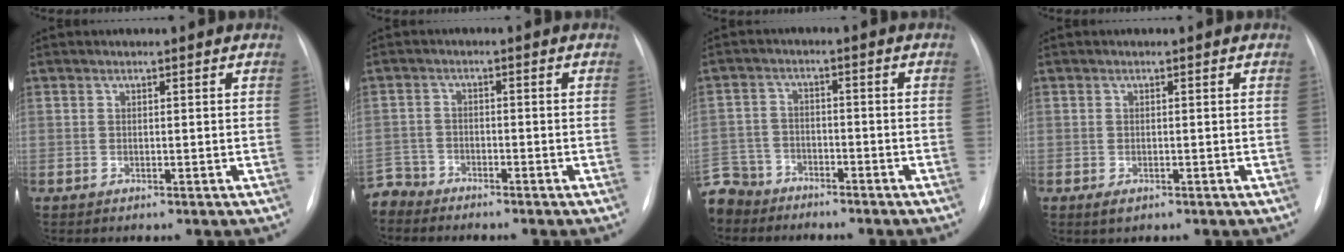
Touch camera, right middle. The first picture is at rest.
{"total": 4.6, "force": [-4.3, 1.3, -0.8], "torque": [0.021, -0.006, -0.086]}
{"total": 10.6, "force": [-8.6, 6.0, 1.6], "torque": [-0.066, 0.004, -0.157]}
{"total": 1.4, "force": [-0.7, 0.8, 0.9], "torque": [-0.014, 0.000, -0.003]}